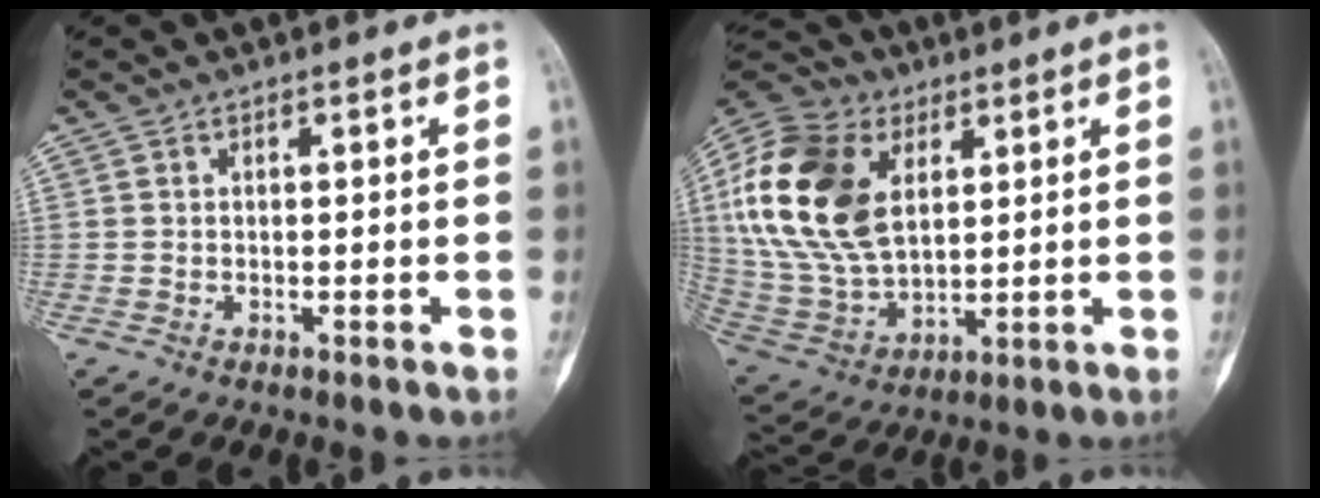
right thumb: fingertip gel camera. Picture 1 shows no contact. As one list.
[{"total": 21.5, "force": [6.0, 13.6, 15.5], "torque": [-0.310, -0.014, 0.112]}]